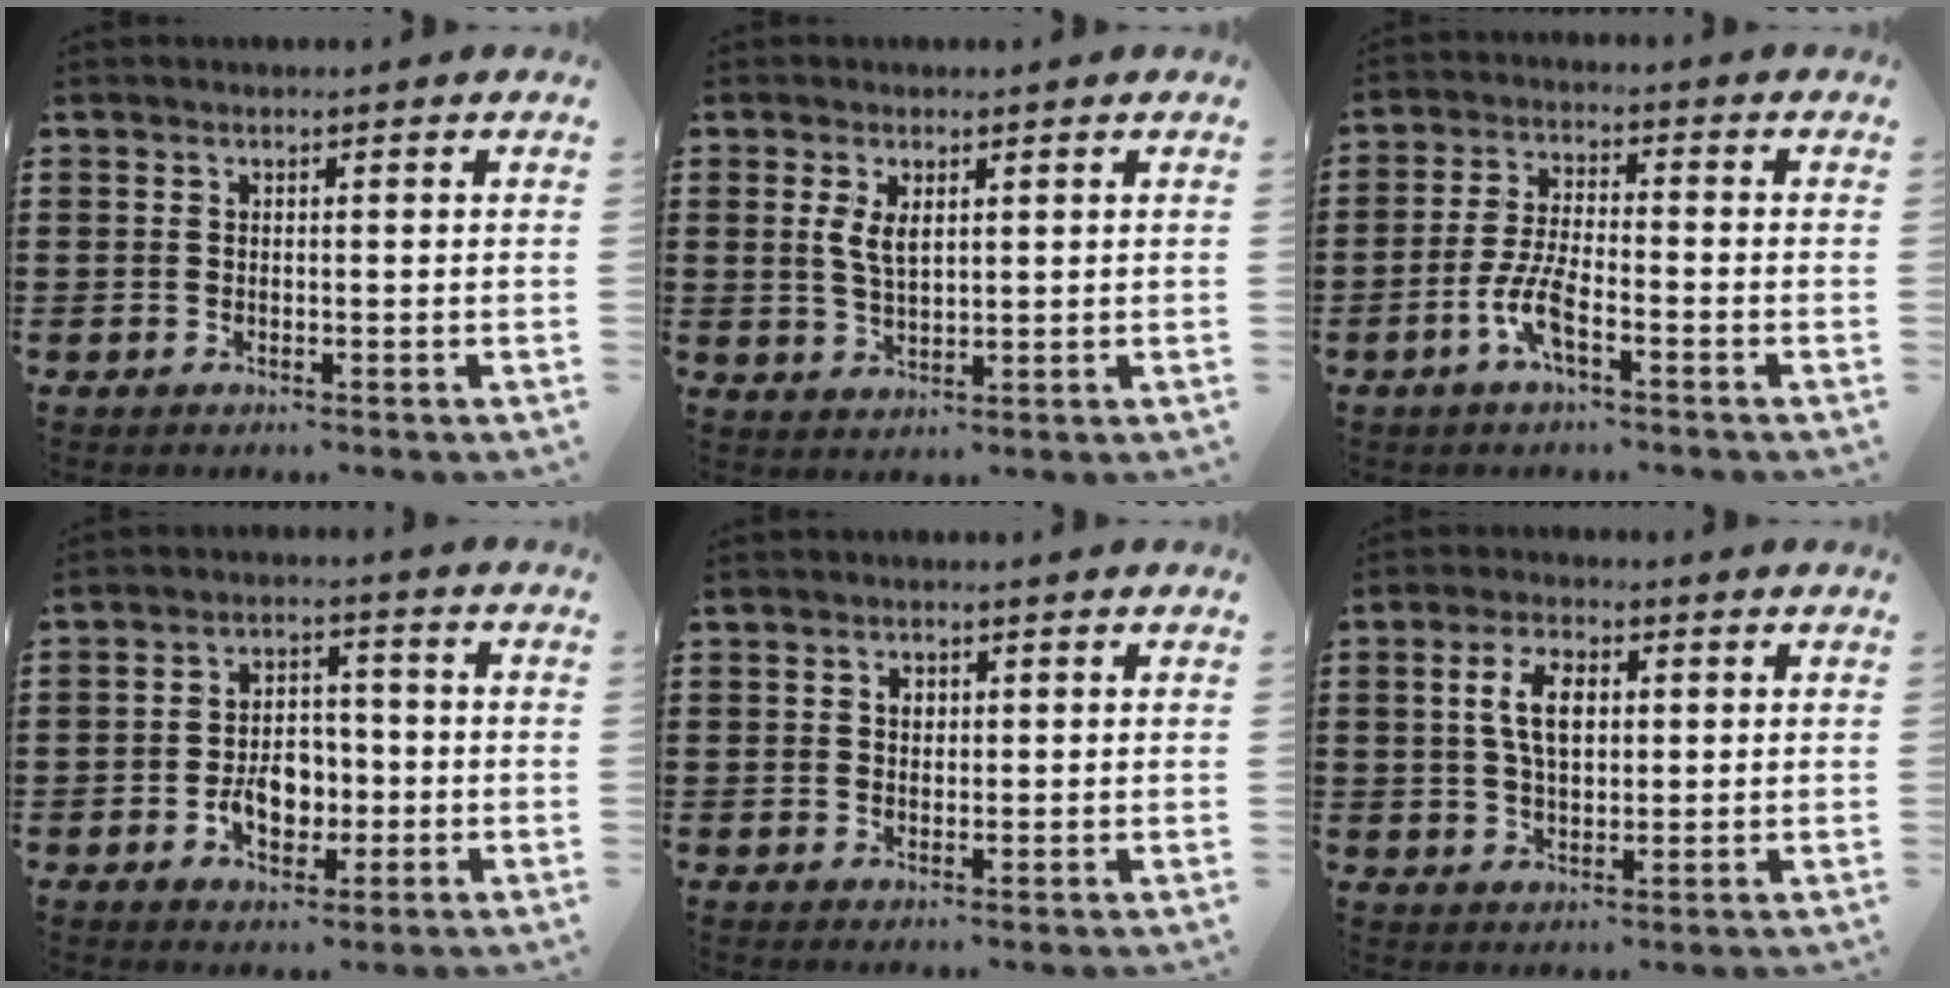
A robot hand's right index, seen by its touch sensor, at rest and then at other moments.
{"total": 3.5, "force": [1.1, 1.6, 2.9], "torque": [-0.062, 0.005, 0.018]}
{"total": 6.3, "force": [-3.1, 1.7, 5.2], "torque": [-0.127, -0.010, -0.064]}
{"total": 6.2, "force": [-1.9, 4.3, 4.1], "torque": [-0.057, -0.002, -0.039]}
{"total": 1.4, "force": [0.5, 1.1, 0.8], "torque": [-0.017, 0.007, 0.008]}
{"total": 6.5, "force": [1.2, 3.4, 5.3], "torque": [-0.112, 0.007, 0.015]}